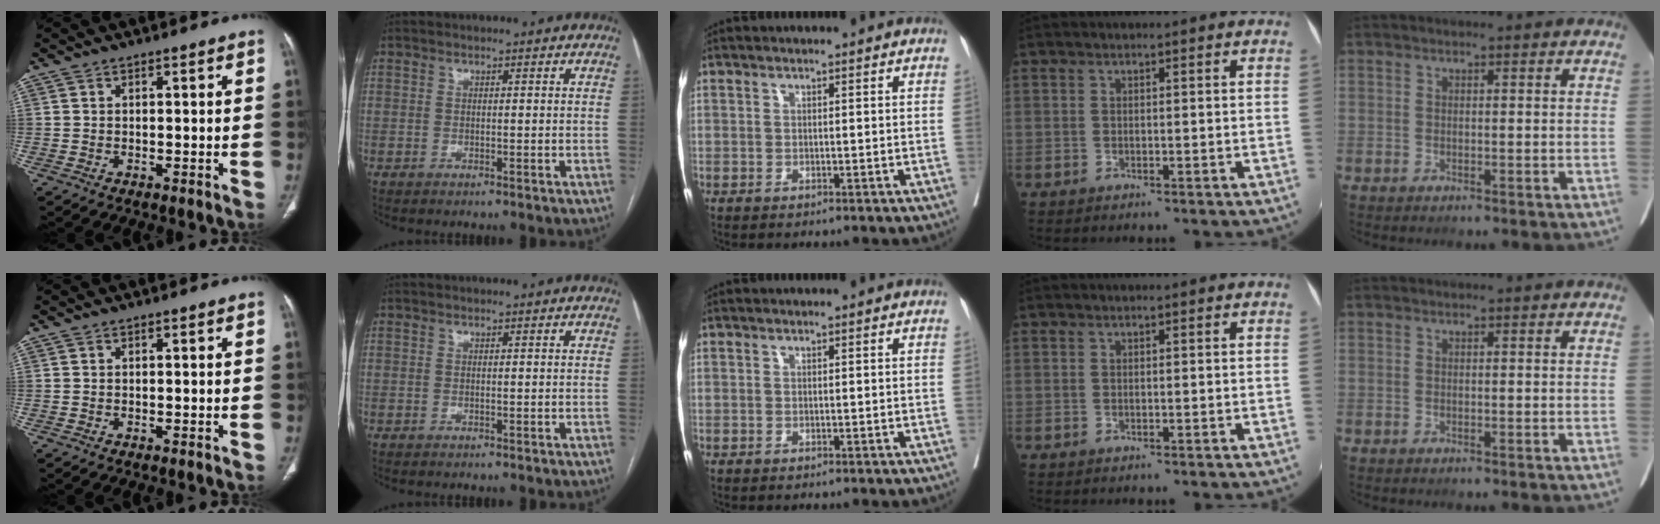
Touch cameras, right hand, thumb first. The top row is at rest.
{}